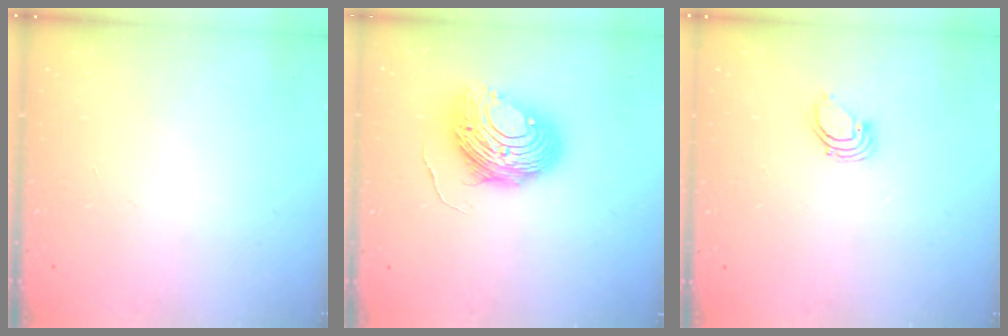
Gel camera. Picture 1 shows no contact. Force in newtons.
{"total": 12.7, "press": 12.7, "slide": 1.3}
{"total": 2.7, "press": 2.7, "slide": 0.1}